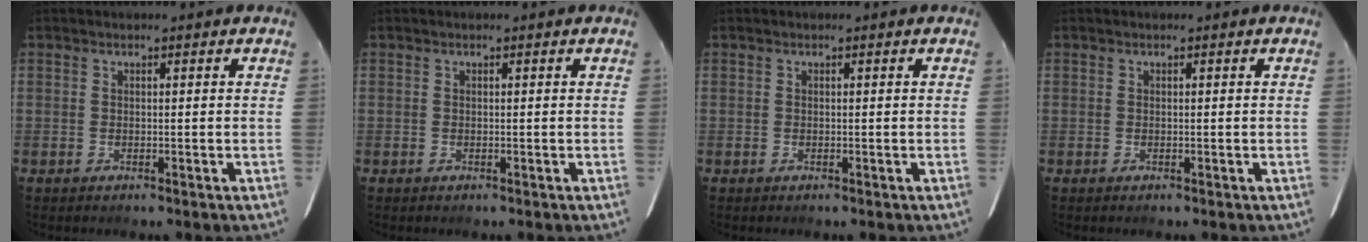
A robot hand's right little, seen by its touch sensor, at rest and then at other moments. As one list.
[{"total": 0.0}, {"total": 0.0}, {"total": 0.0}]